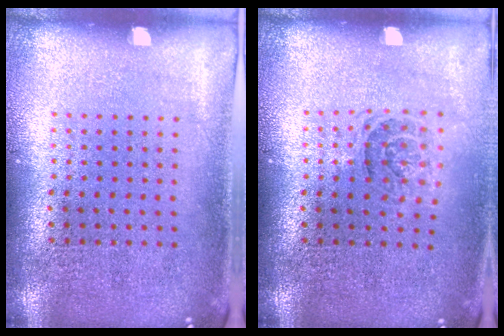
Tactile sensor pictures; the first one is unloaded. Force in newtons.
{"total": 1.1, "press": 1.0, "slide": 0.5}